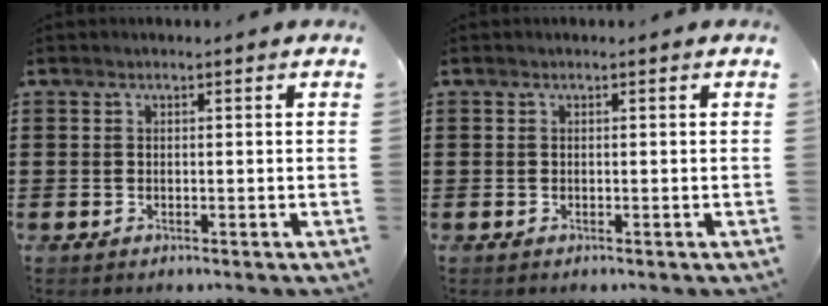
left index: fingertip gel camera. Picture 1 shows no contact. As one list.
[{"total": 0.0}]